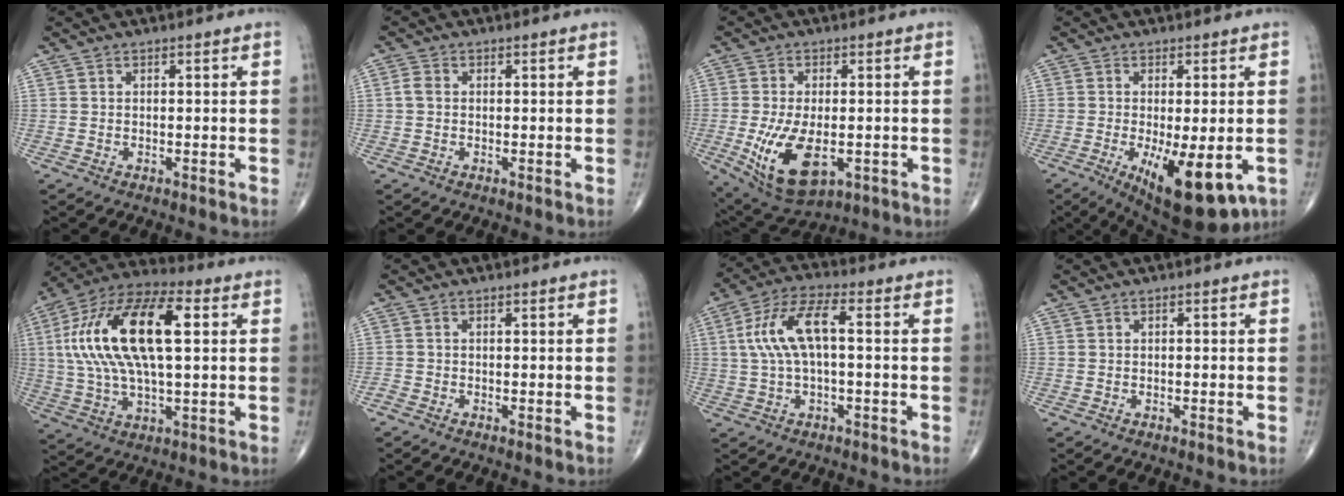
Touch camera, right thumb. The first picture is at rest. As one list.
[{"total": 1.8, "force": [0.0, 1.4, 1.1], "torque": [-0.022, 0.005, -0.002]}, {"total": 12.7, "force": [-3.1, 6.5, 10.4], "torque": [-0.189, -0.011, -0.035]}, {"total": 13.6, "force": [-4.3, 4.7, 12.0], "torque": [-0.175, -0.019, -0.050]}, {"total": 22.5, "force": [4.1, 9.7, 19.8], "torque": [-0.388, 0.023, 0.064]}, {"total": 0.8, "force": [-0.6, 0.3, 0.4], "torque": [-0.010, -0.003, -0.018]}, {"total": 10.7, "force": [1.1, 4.2, 9.8], "torque": [-0.211, 0.036, 0.019]}, {"total": 0.0}]